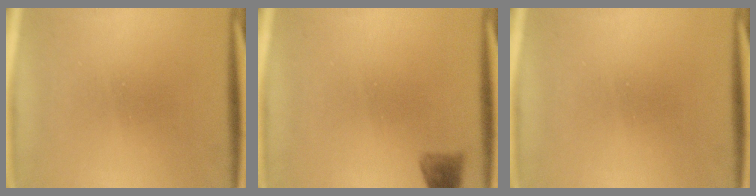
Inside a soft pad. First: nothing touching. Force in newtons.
{"total": 2.0}
{"total": 0.0}